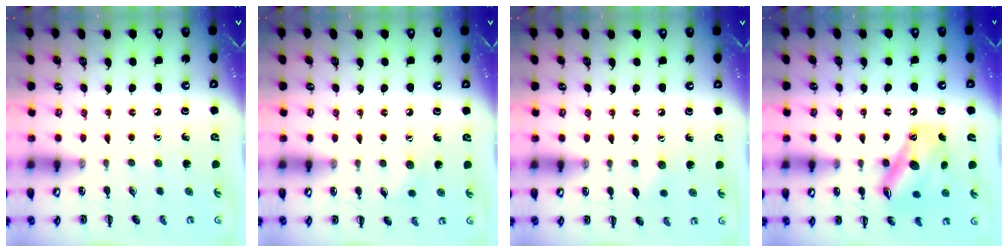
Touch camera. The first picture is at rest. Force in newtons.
{"total": 4.8, "press": 4.6, "slide": 1.0}
{"total": 3.9, "press": 3.8, "slide": 1.0}
{"total": 12.4, "press": 11.8, "slide": 3.6}